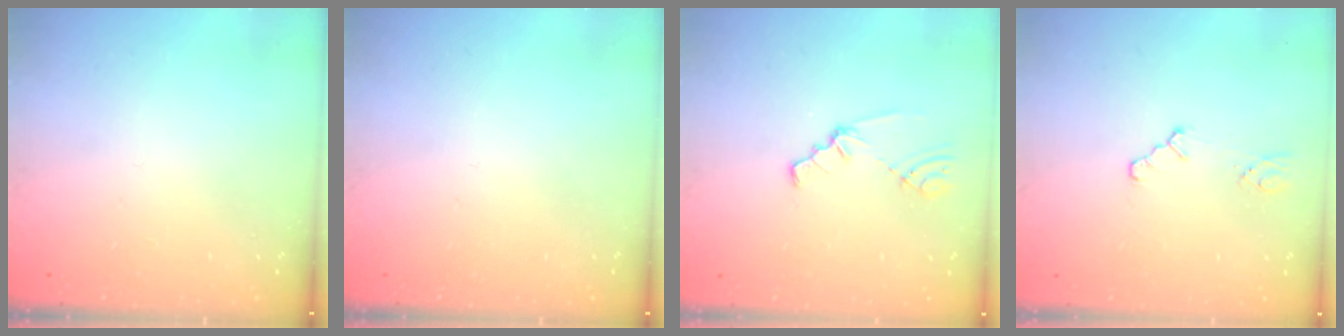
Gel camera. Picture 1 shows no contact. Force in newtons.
{"total": 0.0}
{"total": 1.5, "press": 1.5, "slide": 0.3}
{"total": 1.6, "press": 1.5, "slide": 0.3}